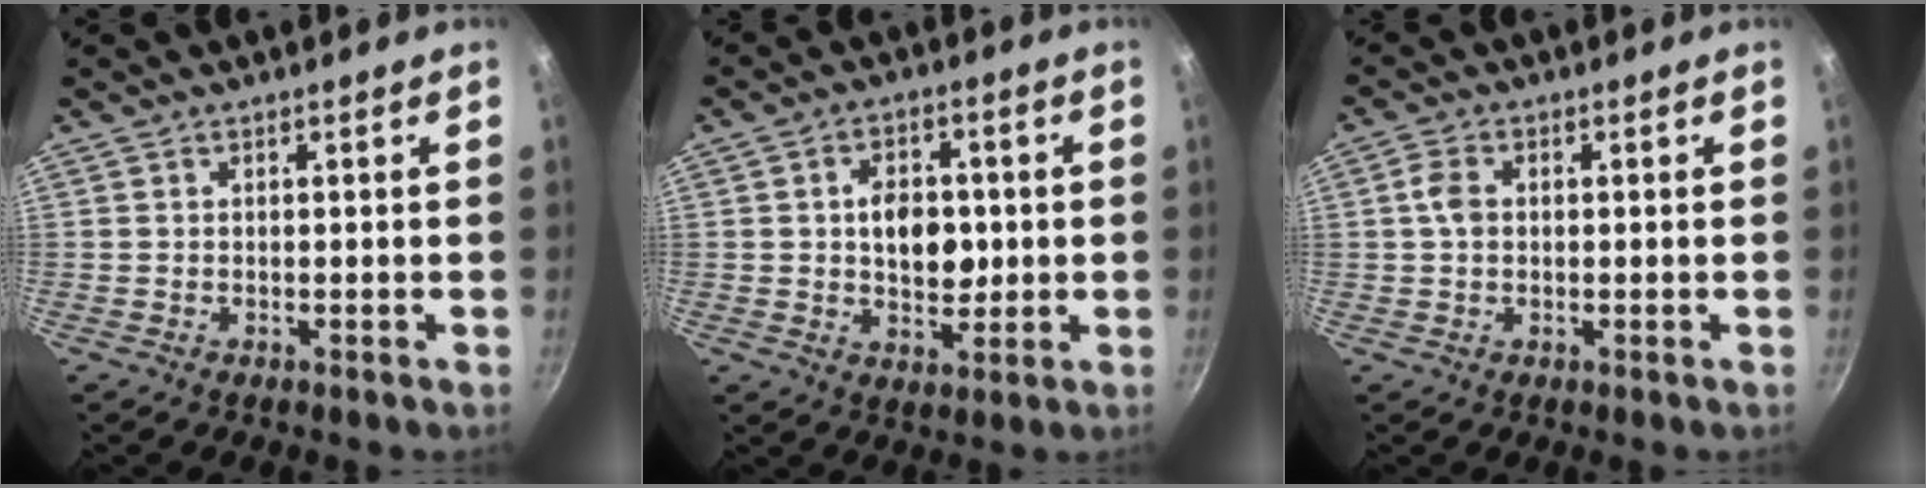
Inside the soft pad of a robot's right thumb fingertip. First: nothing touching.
{"total": 8.9, "force": [0.3, 6.1, 6.5], "torque": [-0.071, 0.001, 0.004]}
{"total": 3.6, "force": [0.3, 2.6, 2.5], "torque": [-0.045, 0.006, 0.001]}